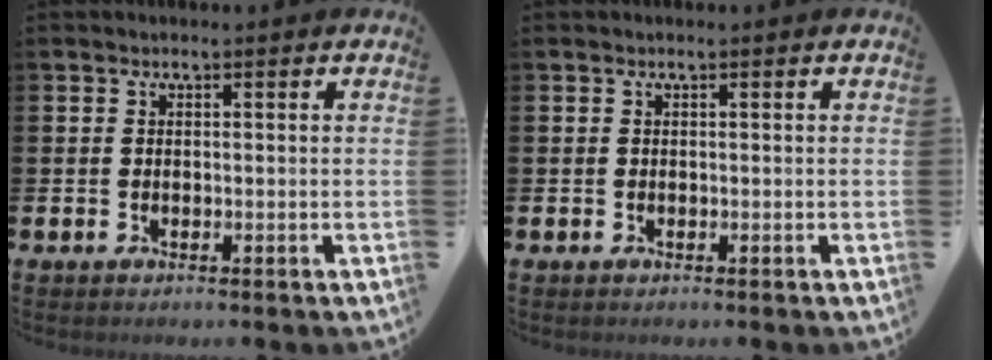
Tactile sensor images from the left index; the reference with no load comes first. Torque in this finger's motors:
{"motor_torque": [-0.19, 0.10, 0.04, 0.00]}